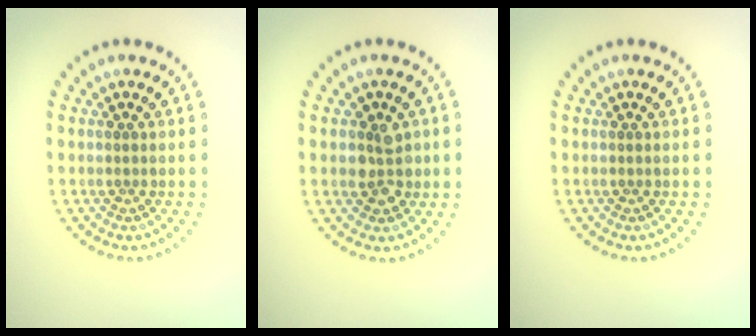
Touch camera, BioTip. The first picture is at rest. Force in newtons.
{"total": 2.6, "press": 2.5, "slide": 0.7}
{"total": 0.0}